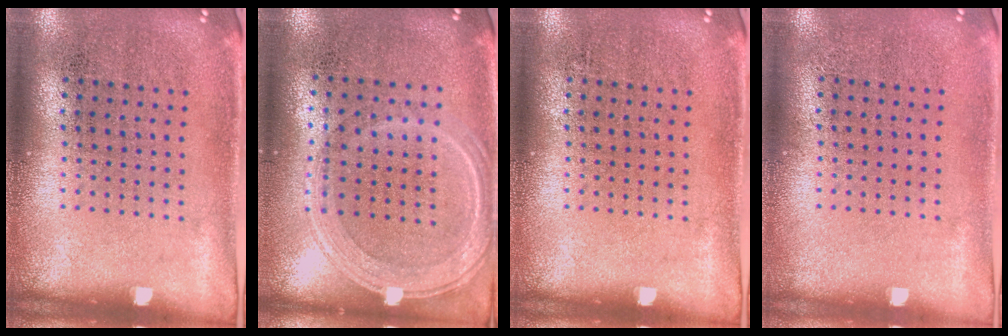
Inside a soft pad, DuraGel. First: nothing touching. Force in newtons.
{"total": 1.3, "press": 1.2, "slide": 0.4}
{"total": 0.0}
{"total": 0.0}